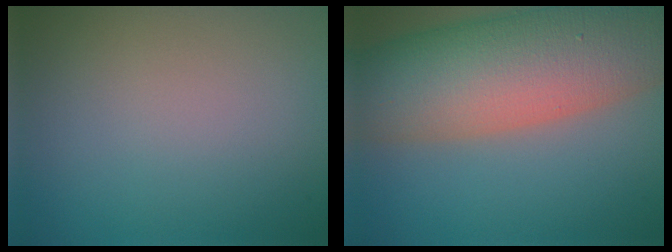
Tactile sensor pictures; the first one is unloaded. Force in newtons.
{"total": 13.9, "press": 13.9, "slide": 0.6}